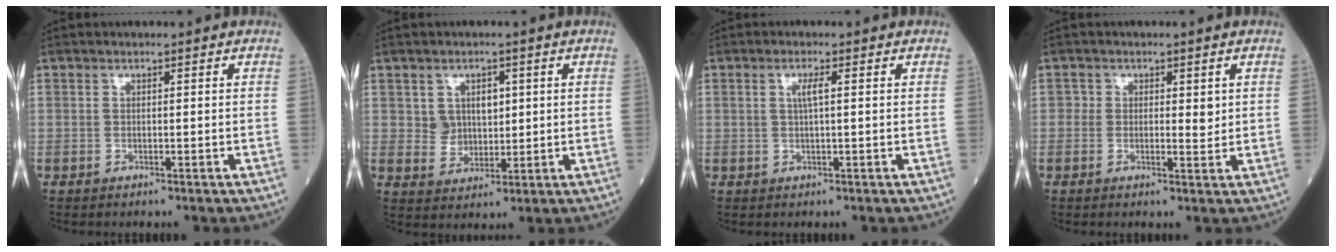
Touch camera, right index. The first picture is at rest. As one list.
[{"total": 4.6, "force": [1.3, 3.8, 2.2], "torque": [-0.032, 0.006, 0.027]}, {"total": 2.1, "force": [0.5, 0.1, 2.0], "torque": [-0.040, 0.001, 0.009]}, {"total": 2.4, "force": [0.5, 1.6, 1.7], "torque": [-0.012, -0.002, 0.001]}]